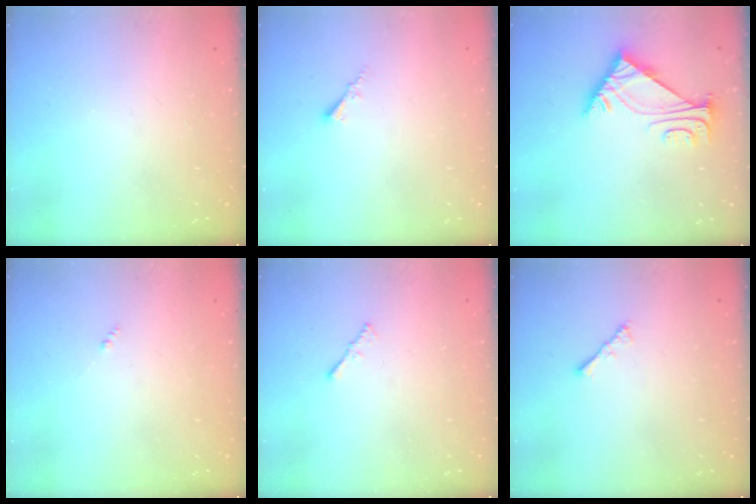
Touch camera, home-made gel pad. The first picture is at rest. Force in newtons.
{"total": 1.8, "press": 1.7, "slide": 0.3}
{"total": 6.1, "press": 6.0, "slide": 1.1}
{"total": 0.0}
{"total": 0.7, "press": 0.6, "slide": 0.3}
{"total": 2.2, "press": 2.1, "slide": 0.5}